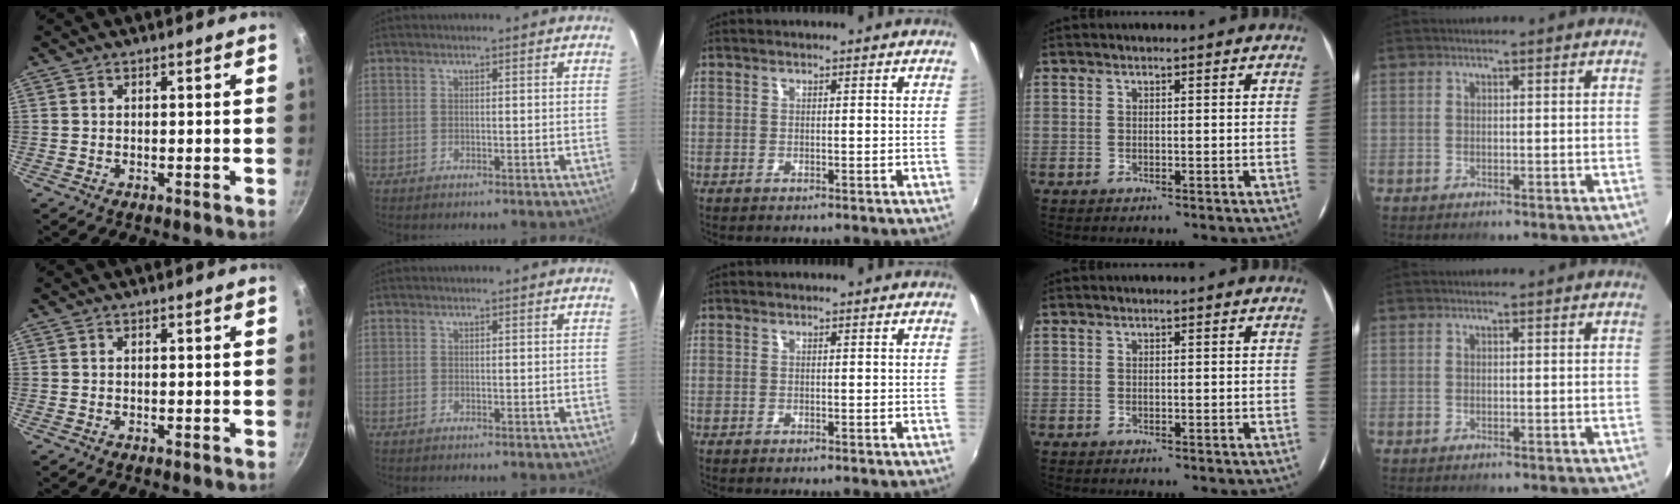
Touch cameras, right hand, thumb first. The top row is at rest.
{}